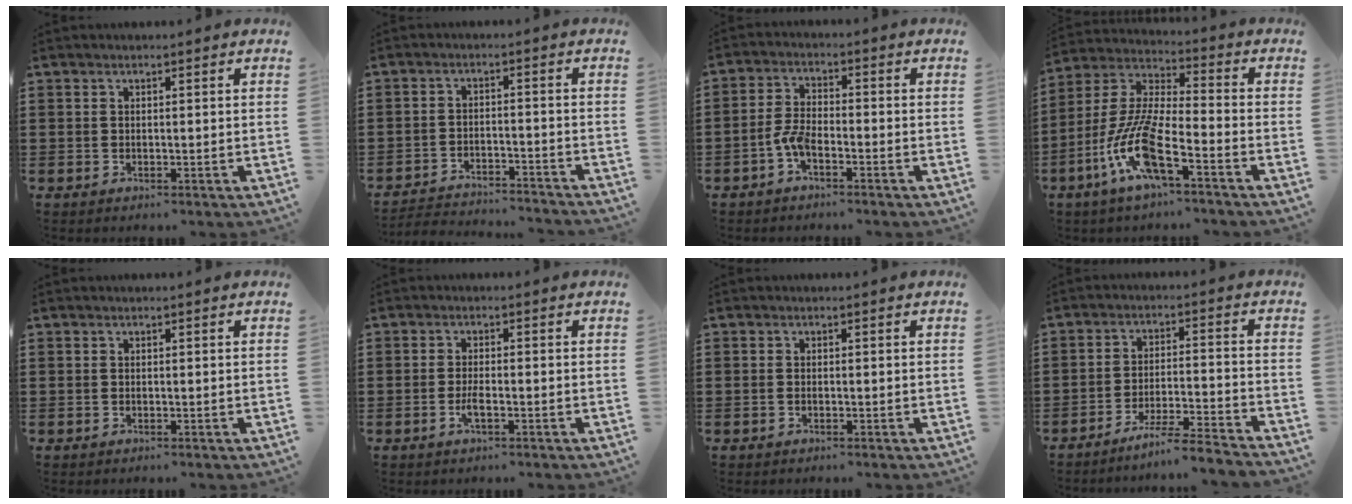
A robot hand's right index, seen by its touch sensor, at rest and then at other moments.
{"total": 3.4, "force": [-3.4, 0.3, 0.2], "torque": [-0.016, 0.000, -0.076]}
{"total": 4.0, "force": [-2.2, 1.3, 3.1], "torque": [-0.085, -0.005, -0.048]}
{"total": 11.5, "force": [-6.0, 2.2, 9.6], "torque": [-0.231, -0.018, -0.122]}
{"total": 0.0}
{"total": 2.4, "force": [-1.0, 0.4, 2.1], "torque": [-0.046, -0.004, -0.020]}
{"total": 0.5, "force": [-0.3, 0.0, 0.4], "torque": [-0.011, -0.007, -0.004]}
{"total": 5.8, "force": [-5.4, -0.7, 2.2], "torque": [-0.050, -0.017, -0.107]}